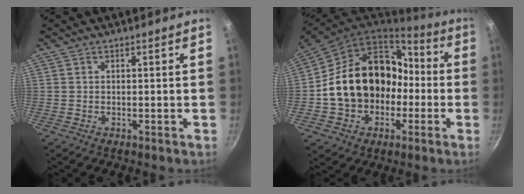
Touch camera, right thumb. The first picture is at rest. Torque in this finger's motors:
{"motor_torque": [2.50, 2.50, 0.54, -0.47, 0.56]}